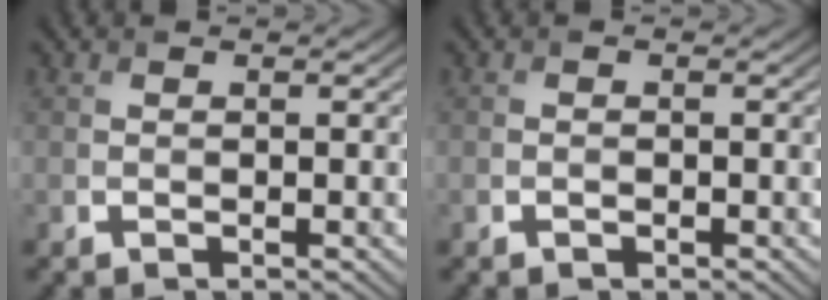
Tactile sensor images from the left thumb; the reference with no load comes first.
{"total": 0.6, "force": [-0.5, 0.3, 0.1], "torque": [0.000, -0.003, -0.010]}